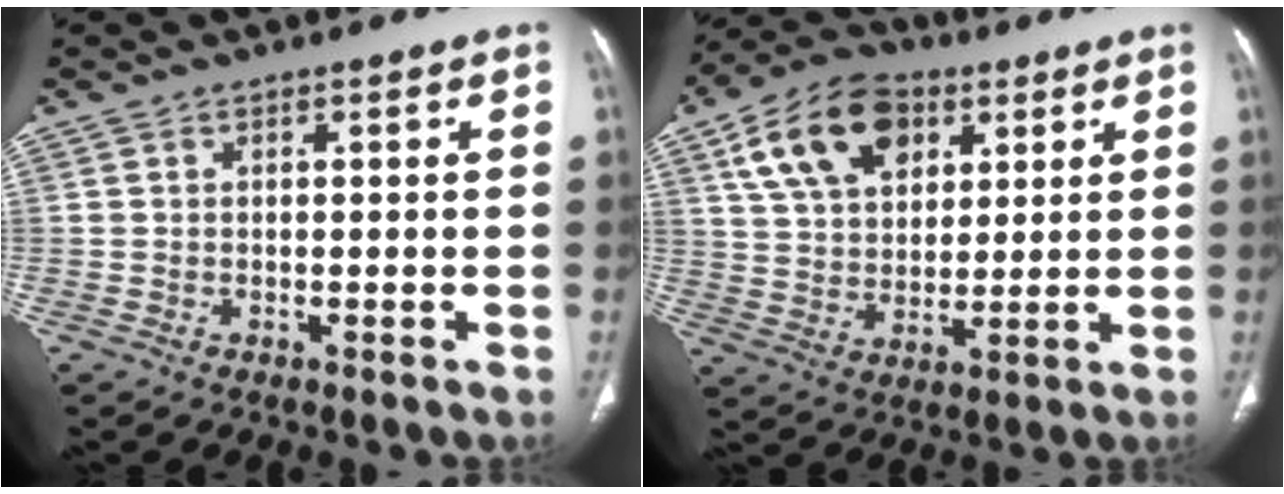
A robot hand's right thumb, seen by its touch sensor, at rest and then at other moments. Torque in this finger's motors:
{"motor_torque": [-0.64, 2.36, 0.77, 0.19, 0.11]}